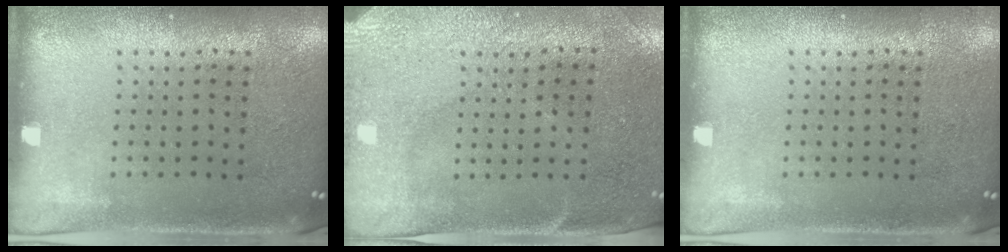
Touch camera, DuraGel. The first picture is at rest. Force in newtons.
{"total": 2.9, "press": 2.4, "slide": 1.6}
{"total": 0.0}